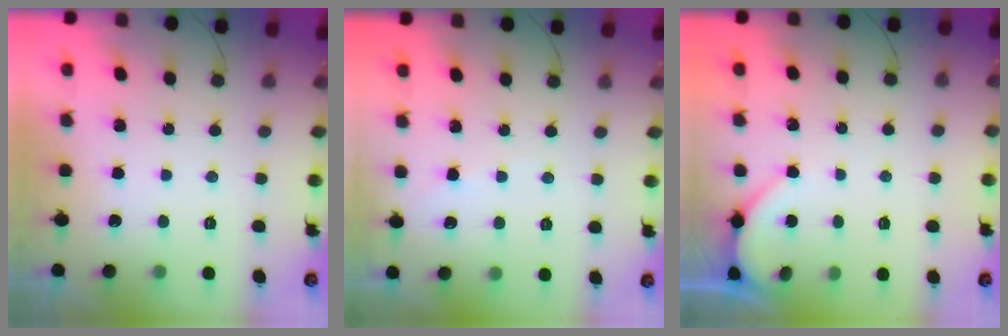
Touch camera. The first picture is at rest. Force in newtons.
{"total": 2.5, "press": 2.5, "slide": 0.4}
{"total": 2.2, "press": 2.2, "slide": 0.3}